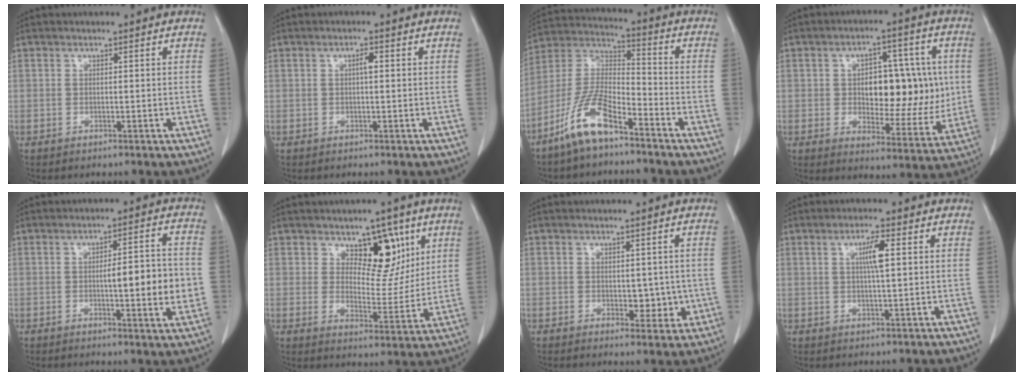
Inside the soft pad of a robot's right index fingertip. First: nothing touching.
{"total": 1.5, "force": [0.3, 0.3, 1.5], "torque": [-0.023, 0.005, 0.003]}
{"total": 11.1, "force": [-7.5, 2.8, 7.7], "torque": [-0.168, -0.002, -0.150]}
{"total": 14.0, "force": [1.1, 7.1, 12.0], "torque": [-0.161, 0.019, 0.027]}
{"total": 9.6, "force": [-0.9, 1.5, 9.4], "torque": [-0.128, 0.008, -0.013]}
{"total": 9.1, "force": [4.6, 4.8, 6.2], "torque": [-0.077, 0.001, 0.077]}
{"total": 4.3, "force": [-0.4, 2.4, 3.5], "torque": [-0.037, -0.003, 0.003]}
{"total": 4.1, "force": [1.1, 0.3, 3.9], "torque": [-0.068, 0.000, 0.017]}